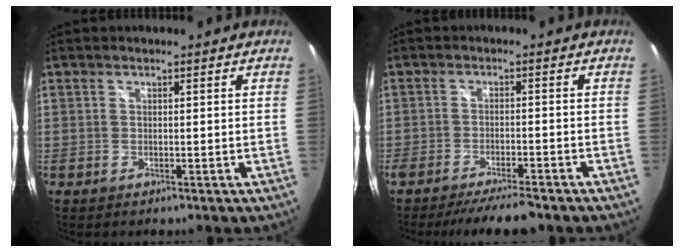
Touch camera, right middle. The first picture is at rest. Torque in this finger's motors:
{"motor_torque": [0.27, -0.24, 0.11, 0.05]}